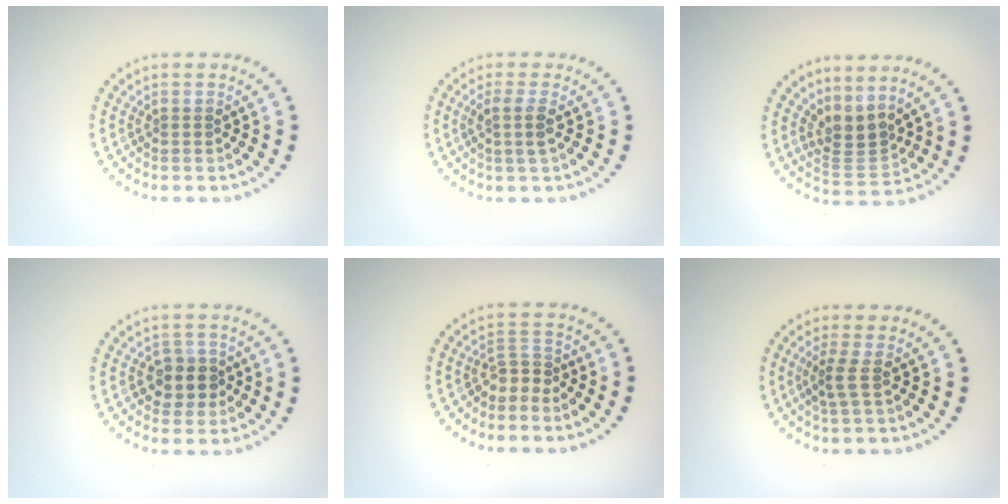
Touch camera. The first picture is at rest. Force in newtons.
{"total": 1.9, "press": 1.5, "slide": 1.0}
{"total": 2.8, "press": 2.0, "slide": 1.9}
{"total": 2.7, "press": 2.6, "slide": 0.9}
{"total": 1.9, "press": 1.2, "slide": 1.5}
{"total": 1.8, "press": 1.1, "slide": 1.4}